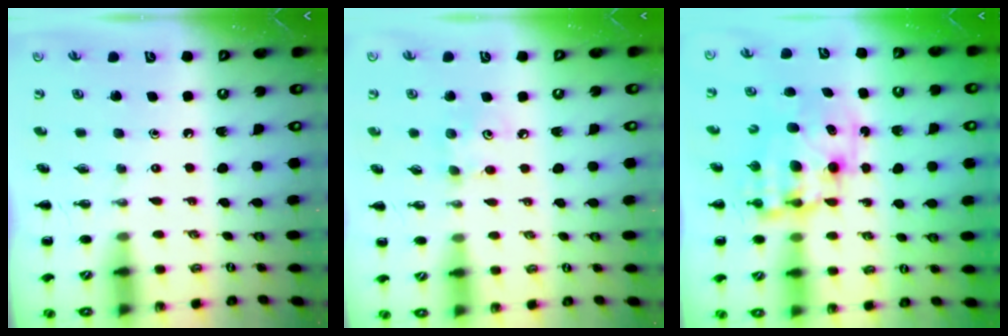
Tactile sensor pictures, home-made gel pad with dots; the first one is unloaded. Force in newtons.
{"total": 5.1, "press": 5.0, "slide": 1.1}
{"total": 10.9, "press": 10.5, "slide": 2.9}